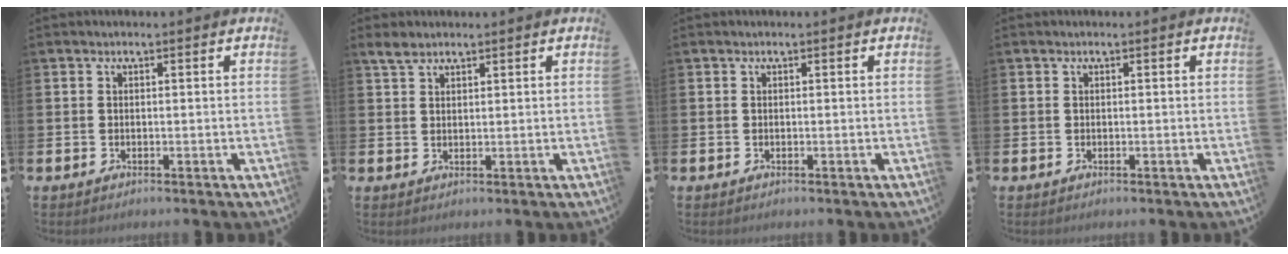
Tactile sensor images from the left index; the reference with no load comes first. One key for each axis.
{"total": 2.5, "fx": 2.0, "fy": 1.1, "fz": 1.0, "tx": -0.016, "ty": 0.001, "tz": 0.036}
{"total": 0.0}
{"total": 0.0}